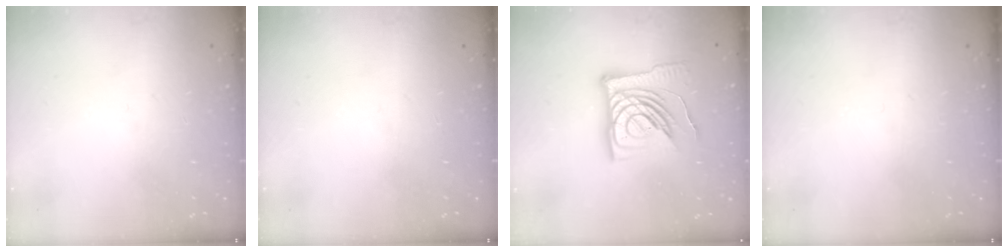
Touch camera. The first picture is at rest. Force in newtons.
{"total": 0.0}
{"total": 19.8, "press": 19.7, "slide": 2.5}
{"total": 0.0}